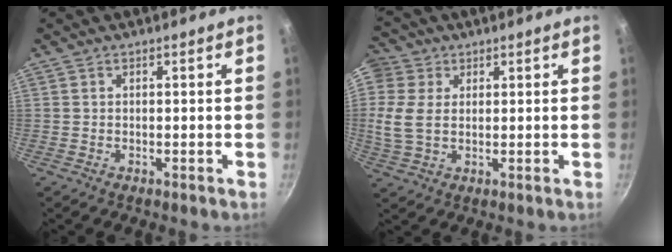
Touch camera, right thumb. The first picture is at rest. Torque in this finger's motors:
{"motor_torque": [0.31, 2.06, 1.17, 1.60, 0.29]}